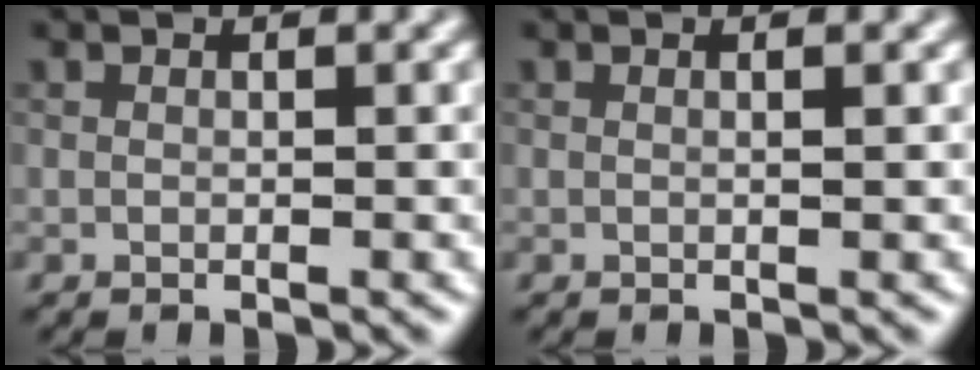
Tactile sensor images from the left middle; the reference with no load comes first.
{"total": 0.9, "force": [0.2, 0.5, 0.8], "torque": [0.003, 0.004, -0.009]}